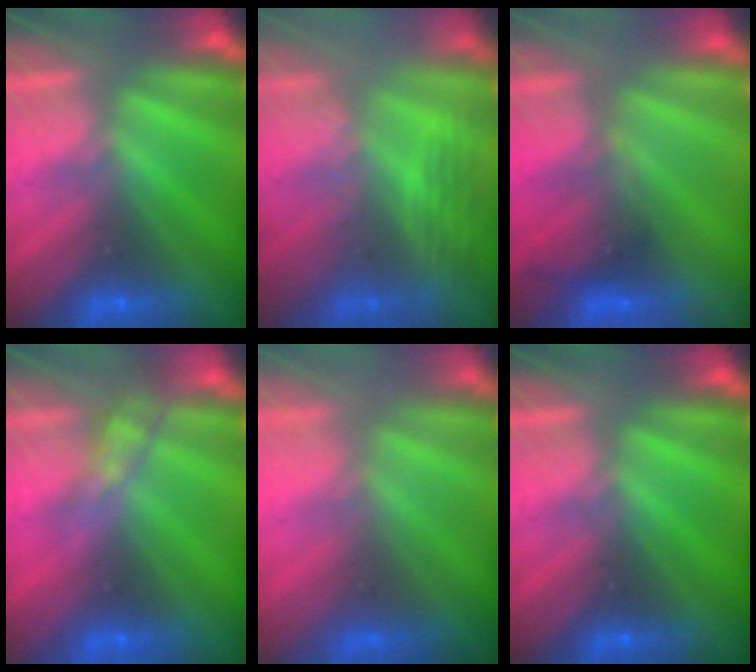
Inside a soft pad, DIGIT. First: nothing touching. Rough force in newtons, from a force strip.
{"total": 2.7}
{"total": 4.6}
{"total": 2.7}
{"total": 2.8}
{"total": 0.0}